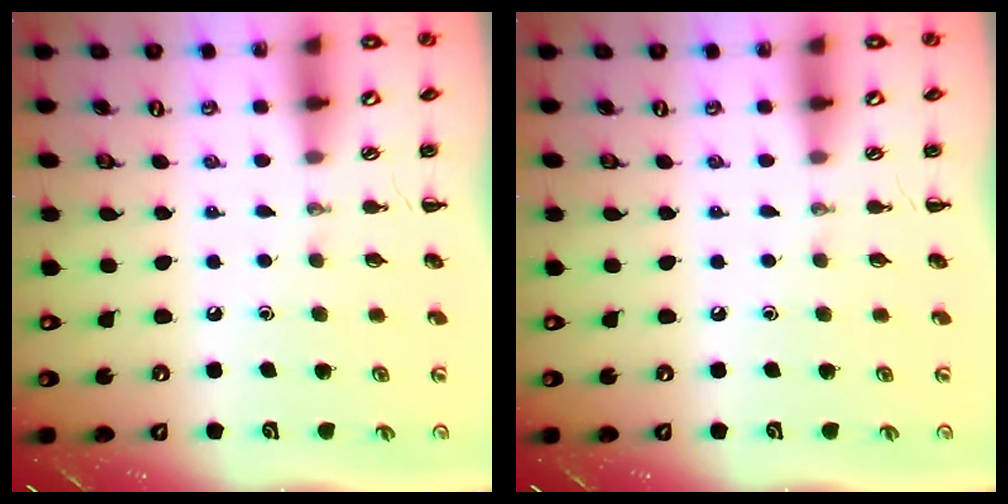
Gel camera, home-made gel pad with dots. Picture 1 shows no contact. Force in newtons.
{"total": 0.0}